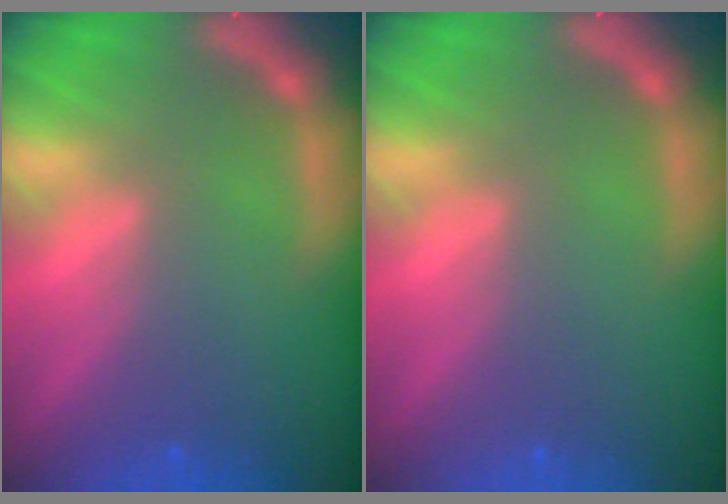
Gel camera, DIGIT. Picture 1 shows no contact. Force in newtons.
{"total": 0.0}